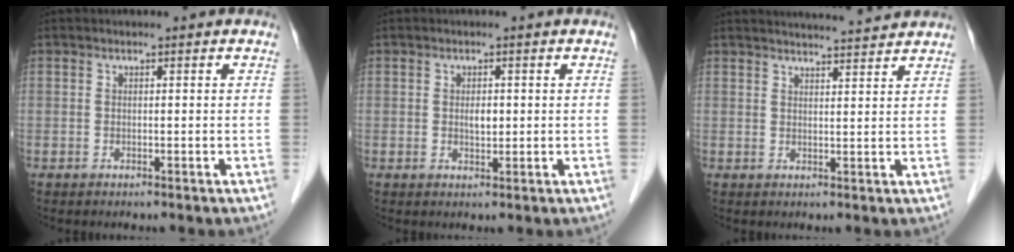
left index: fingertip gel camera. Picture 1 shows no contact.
{"total": 1.8, "force": [0.2, 0.9, 1.5], "torque": [-0.025, -0.001, 0.004]}
{"total": 7.9, "force": [7.7, -0.2, 2.0], "torque": [-0.032, 0.013, 0.098]}